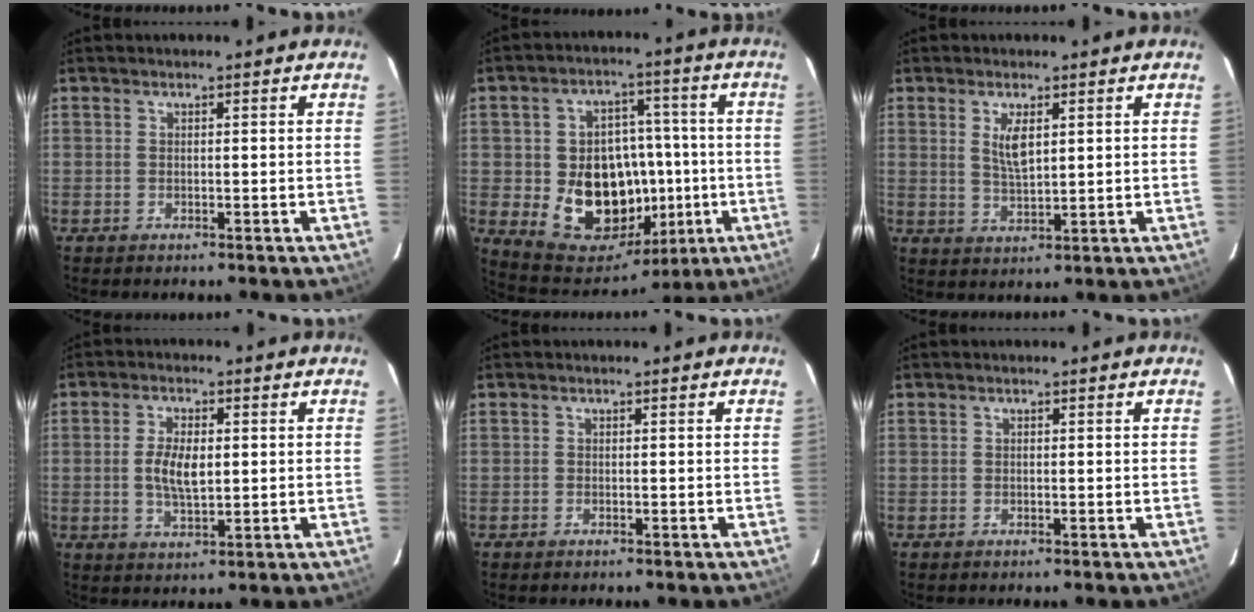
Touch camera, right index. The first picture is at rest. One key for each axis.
{"total": 18.7, "fx": -3.1, "fy": 15.0, "fz": 10.7, "tx": -0.225, "ty": 0.023, "tz": -0.018}
{"total": 4.7, "fx": 1.6, "fy": 1.7, "fz": 4.0, "tx": -0.073, "ty": -0.003, "tz": 0.034}
{"total": 6.1, "fx": 0.2, "fy": 2.8, "fz": 5.4, "tx": -0.104, "ty": 0.001, "tz": 0.007}
{"total": 0.0}
{"total": 0.0}